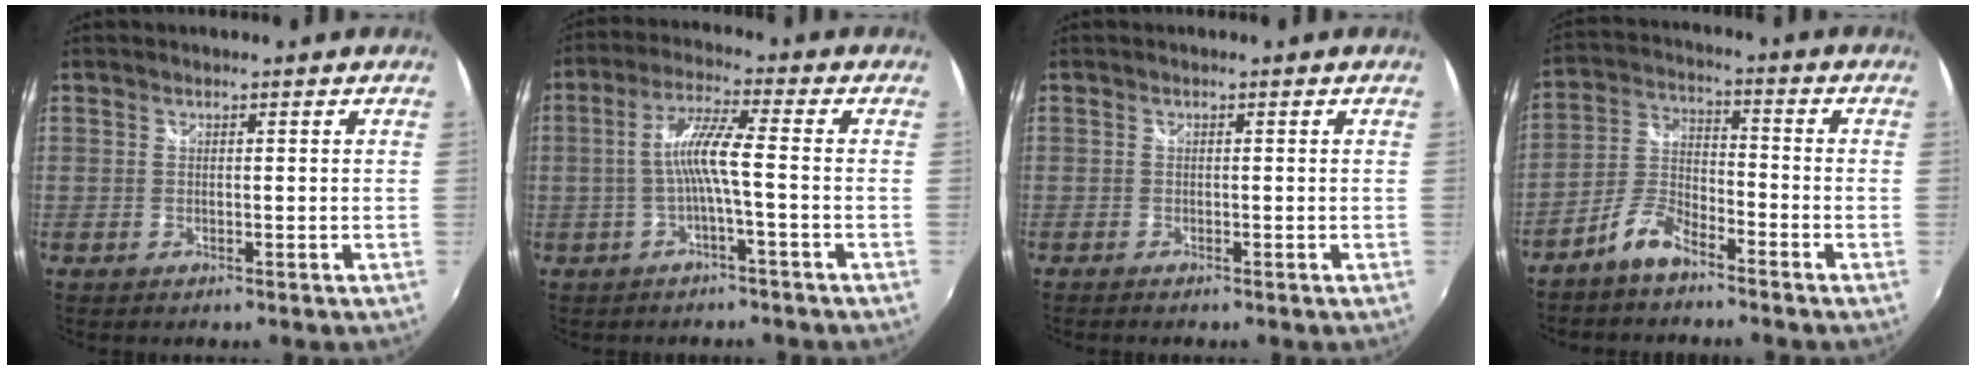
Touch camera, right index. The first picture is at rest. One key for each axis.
{"total": 6.4, "fx": -1.7, "fy": -0.3, "fz": 6.1, "tx": -0.134, "ty": 0.009, "tz": -0.030}
{"total": 0.9, "fx": -0.8, "fy": 0.3, "fz": 0.3, "tx": -0.010, "ty": -0.004, "tz": -0.017}
{"total": 6.9, "fx": -5.3, "fy": 2.4, "fz": 3.8, "tx": -0.092, "ty": 0.014, "tz": -0.107}